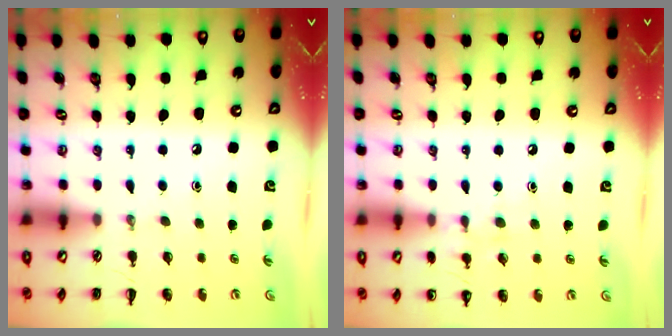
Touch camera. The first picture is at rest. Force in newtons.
{"total": 6.2, "press": 5.9, "slide": 2.0}